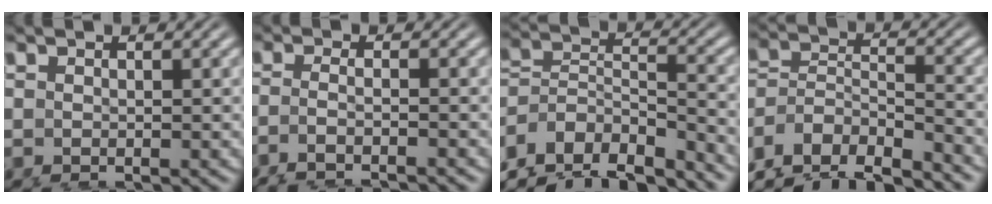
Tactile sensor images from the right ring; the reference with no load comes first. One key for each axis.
{"total": 4.2, "fx": -3.5, "fy": 0.2, "fz": 2.3, "tx": -0.052, "ty": -0.017, "tz": -0.051}
{"total": 13.0, "fx": -8.2, "fy": 8.2, "fz": 5.8, "tx": -0.140, "ty": -0.071, "tz": -0.115}
{"total": 12.4, "fx": -7.9, "fy": 8.5, "fz": 4.5, "tx": -0.126, "ty": -0.067, "tz": -0.123}